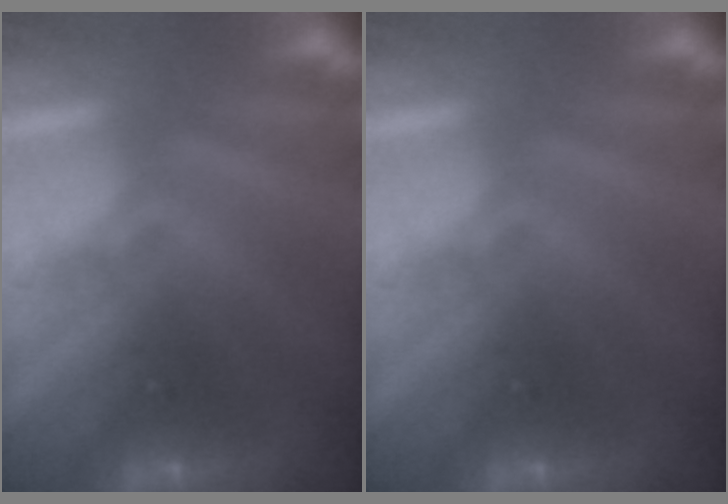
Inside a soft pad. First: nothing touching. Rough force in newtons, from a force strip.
{"total": 0.0}